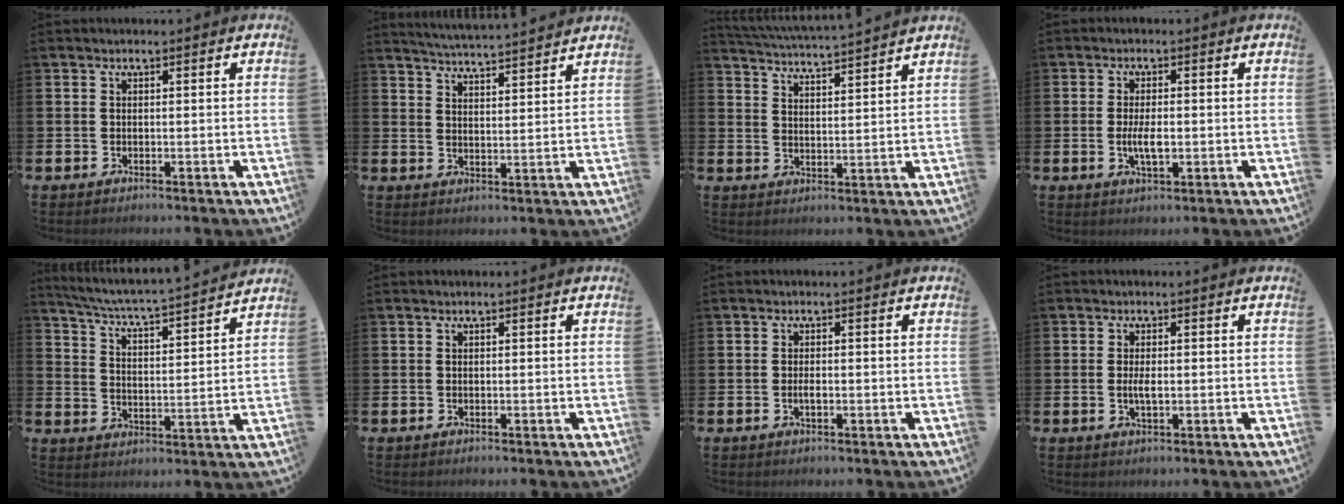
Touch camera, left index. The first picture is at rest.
{"total": 4.8, "force": [4.8, -0.4, 0.3], "torque": [-0.024, -0.032, 0.085]}
{"total": 4.9, "force": [4.9, -0.5, 0.4], "torque": [-0.028, -0.034, 0.086]}
{"total": 3.5, "force": [-0.4, 1.4, 3.2], "torque": [-0.052, 0.000, -0.009]}
{"total": 5.7, "force": [5.5, -0.3, 1.7], "torque": [-0.055, -0.046, 0.090]}
{"total": 0.0}
{"total": 1.2, "force": [-0.2, 0.5, 1.1], "torque": [-0.021, 0.002, -0.004]}
{"total": 2.2, "force": [-0.1, 0.8, 2.0], "torque": [-0.032, -0.002, -0.004]}